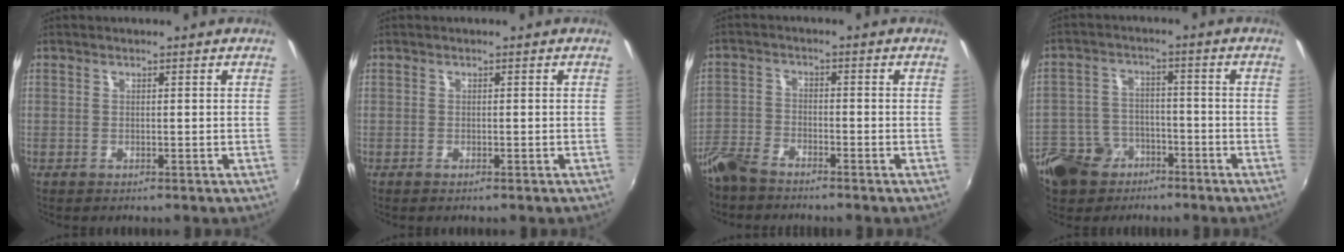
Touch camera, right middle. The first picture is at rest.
{"total": 0.6, "force": [-0.5, 0.2, 0.3], "torque": [-0.007, -0.003, -0.010]}
{"total": 6.9, "force": [-5.8, 2.4, 2.8], "torque": [-0.070, -0.009, -0.121]}
{"total": 14.0, "force": [-8.1, 9.9, 5.5], "torque": [-0.161, 0.004, -0.127]}